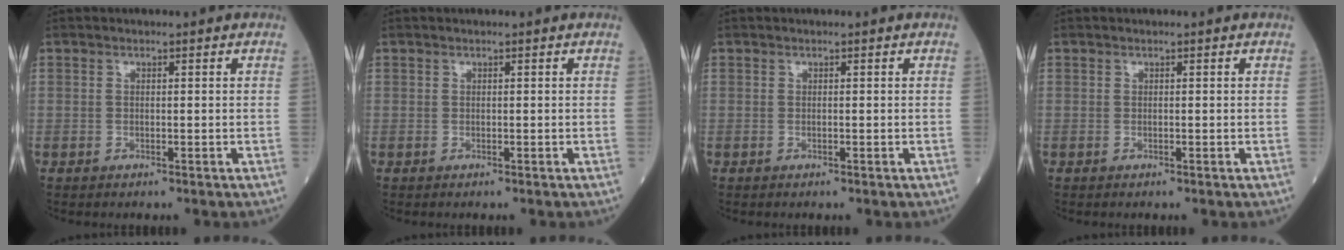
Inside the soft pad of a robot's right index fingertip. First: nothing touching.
{"total": 0.0}
{"total": 0.0}
{"total": 0.0}